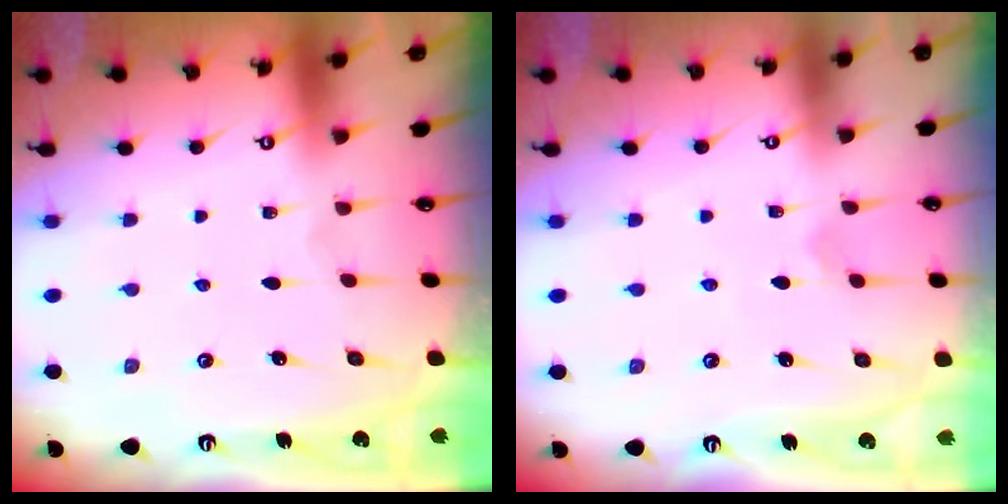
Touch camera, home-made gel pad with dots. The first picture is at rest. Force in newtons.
{"total": 2.8, "press": 2.8, "slide": 0.4}